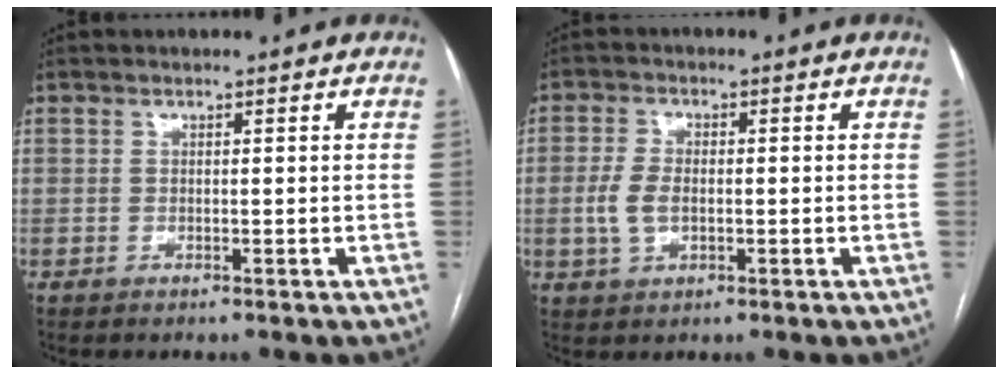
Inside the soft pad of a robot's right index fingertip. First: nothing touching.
{"total": 4.7, "force": [-0.6, 2.6, 3.8], "torque": [-0.091, 0.006, -0.010]}